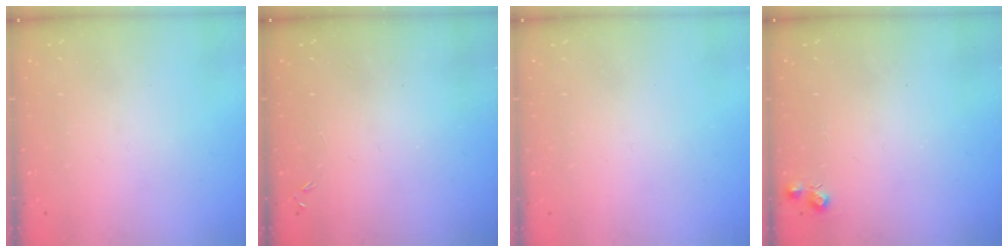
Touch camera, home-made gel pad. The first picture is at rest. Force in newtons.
{"total": 0.0}
{"total": 0.0}
{"total": 5.5, "press": 5.5, "slide": 0.8}